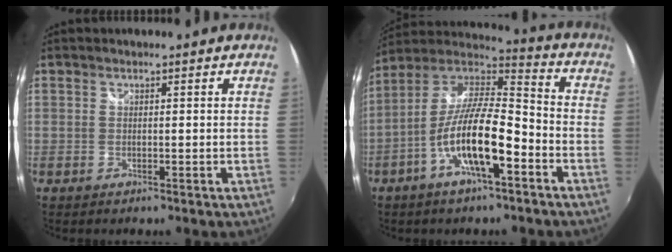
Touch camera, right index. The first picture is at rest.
{"total": 15.2, "force": [-6.3, 4.1, 13.2], "torque": [-0.254, -0.006, -0.120]}